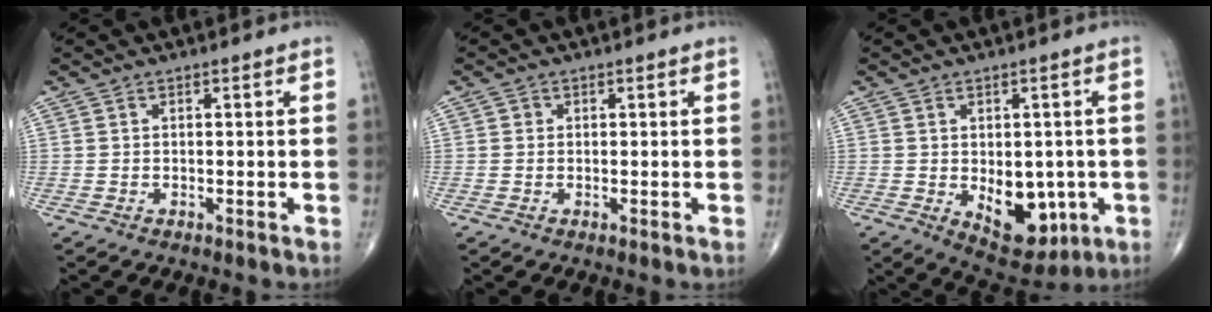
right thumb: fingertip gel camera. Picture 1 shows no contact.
{"total": 0.8, "force": [0.1, 0.8, 0.2], "torque": [0.002, 0.002, -0.001]}
{"total": 10.9, "force": [-2.2, 6.7, 8.2], "torque": [-0.076, -0.006, -0.016]}